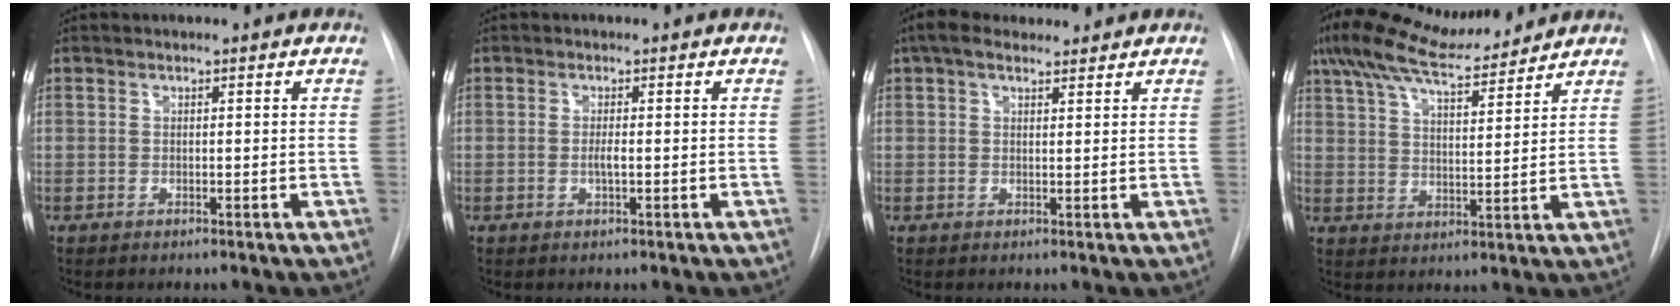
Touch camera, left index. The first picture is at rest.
{"total": 1.1, "force": [-0.2, 0.2, 1.1], "torque": [-0.022, -0.003, -0.004]}
{"total": 5.4, "force": [4.3, 2.2, 2.5], "torque": [-0.047, 0.035, 0.074]}
{"total": 13.1, "force": [11.5, 1.7, 6.0], "torque": [-0.116, 0.020, 0.194]}